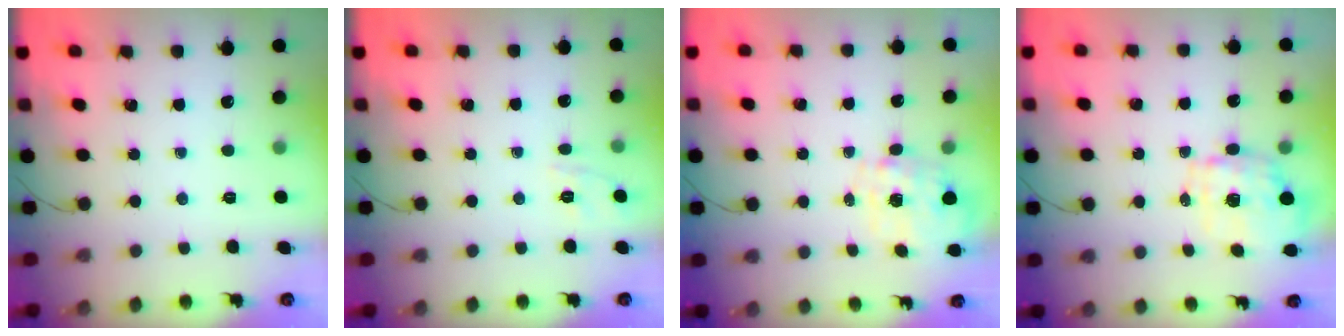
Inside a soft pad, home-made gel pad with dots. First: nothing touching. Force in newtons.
{"total": 1.8, "press": 0.3, "slide": 1.8}
{"total": 8.1, "press": 8.1, "slide": 0.7}
{"total": 8.5, "press": 8.3, "slide": 1.9}